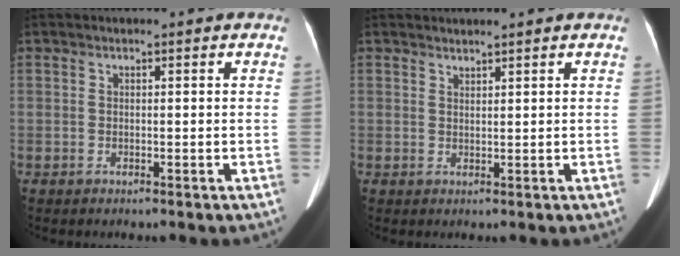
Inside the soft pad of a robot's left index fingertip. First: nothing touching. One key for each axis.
{"total": 1.2, "fx": 1.2, "fy": 0.2, "fz": 0.0, "tx": -0.004, "ty": 0.001, "tz": 0.022}